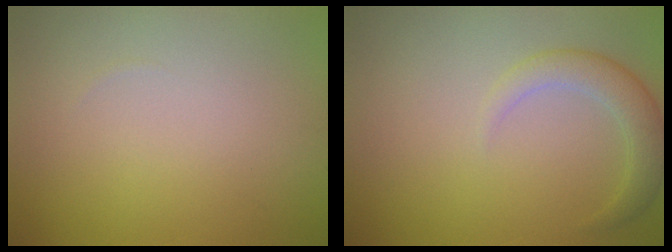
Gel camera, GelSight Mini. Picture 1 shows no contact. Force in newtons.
{"total": 2.7, "press": 2.7, "slide": 0.1}